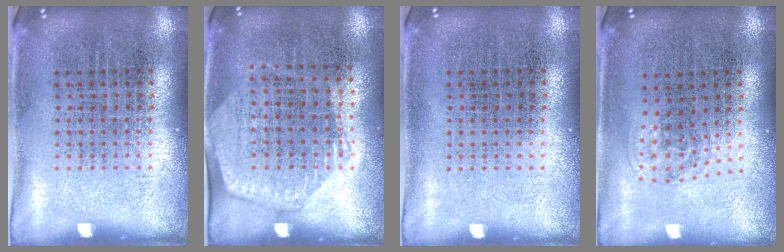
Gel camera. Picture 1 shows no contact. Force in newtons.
{"total": 1.4, "press": 1.3, "slide": 0.6}
{"total": 0.0}
{"total": 0.9, "press": 0.6, "slide": 0.7}